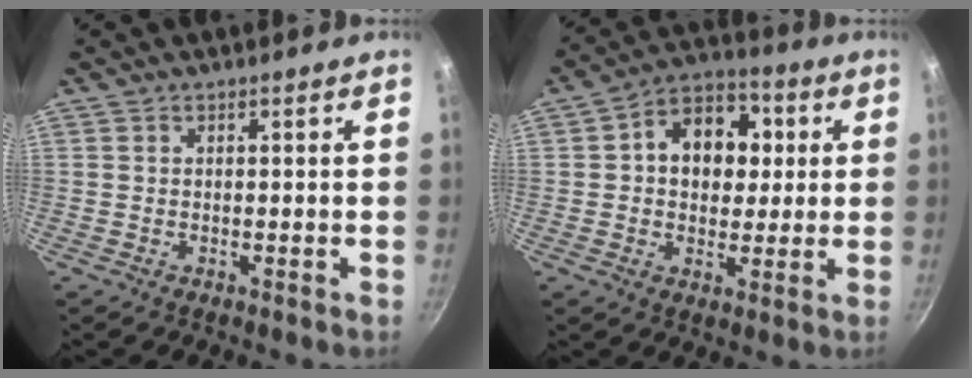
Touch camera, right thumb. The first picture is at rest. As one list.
[{"total": 13.0, "force": [2.2, 9.8, 8.3], "torque": [-0.083, 0.014, 0.019]}]